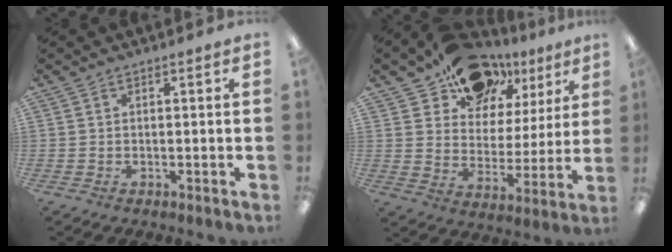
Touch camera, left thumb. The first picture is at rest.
{"total": 13.8, "force": [11.0, 7.9, 2.7], "torque": [-0.050, -0.087, 0.206]}